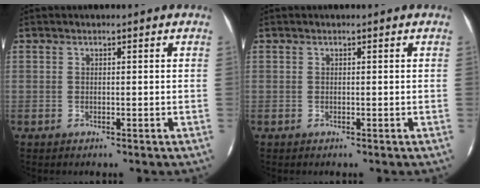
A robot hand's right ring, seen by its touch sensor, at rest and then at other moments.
{"total": 0.0}